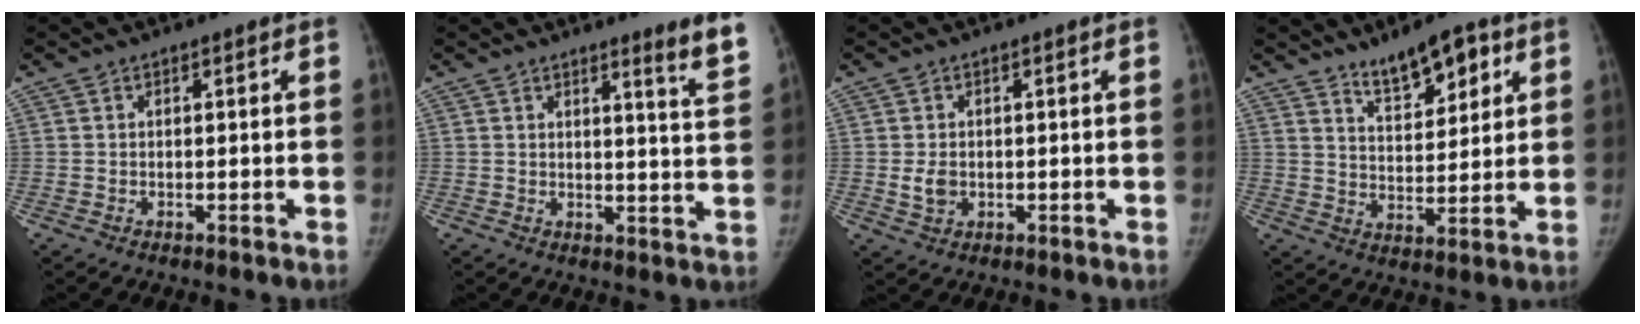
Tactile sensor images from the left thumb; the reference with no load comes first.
{"total": 6.4, "force": [4.9, -0.5, 4.1], "torque": [-0.047, -0.045, 0.052]}
{"total": 2.8, "force": [-0.2, 2.2, 1.7], "torque": [-0.023, -0.001, 0.001]}
{"total": 9.3, "force": [6.0, 3.6, 6.0], "torque": [-0.072, -0.034, 0.103]}